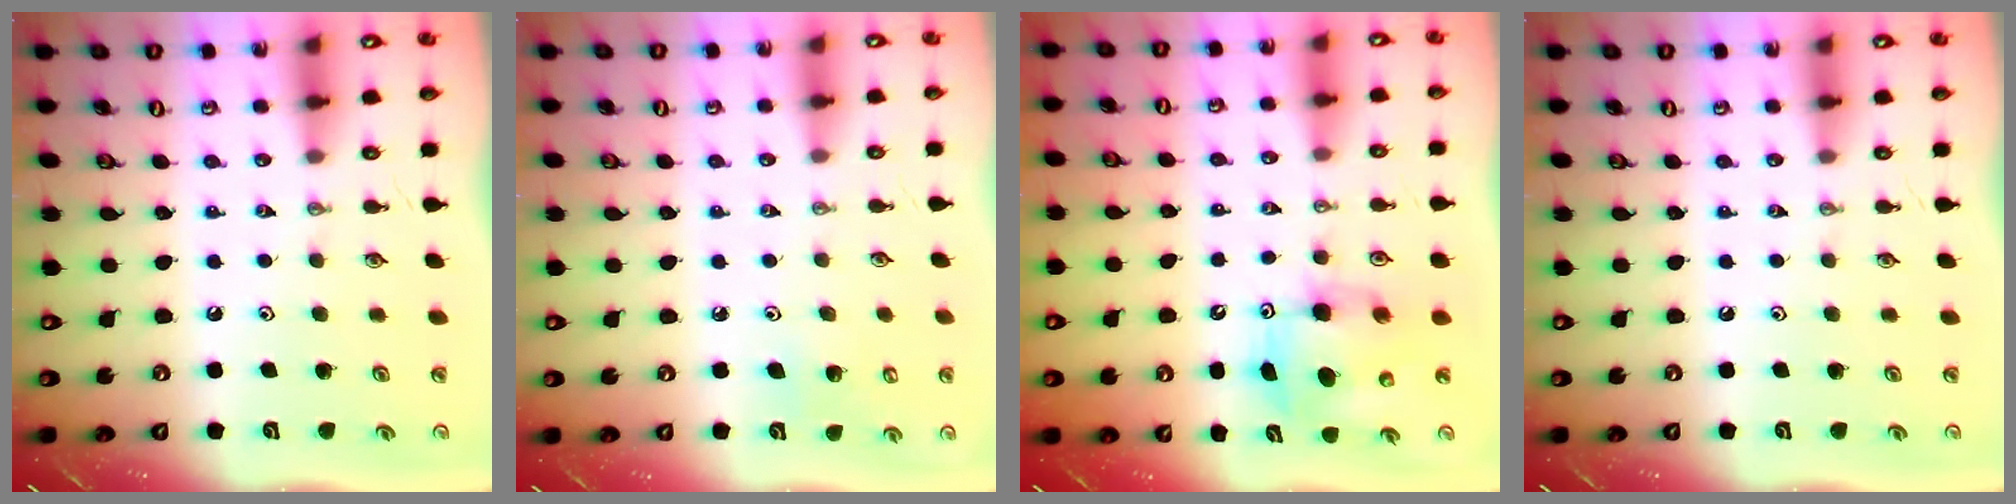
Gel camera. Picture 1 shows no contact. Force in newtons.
{"total": 5.5, "press": 5.3, "slide": 1.1}
{"total": 6.8, "press": 6.5, "slide": 1.9}
{"total": 0.0}